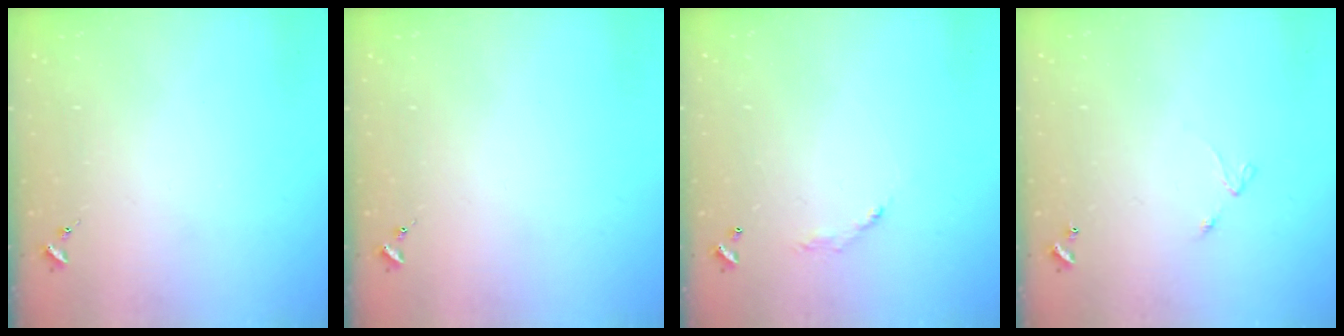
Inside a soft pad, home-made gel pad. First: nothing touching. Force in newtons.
{"total": 0.0}
{"total": 5.7, "press": 5.7, "slide": 0.4}
{"total": 4.2, "press": 4.2, "slide": 0.4}